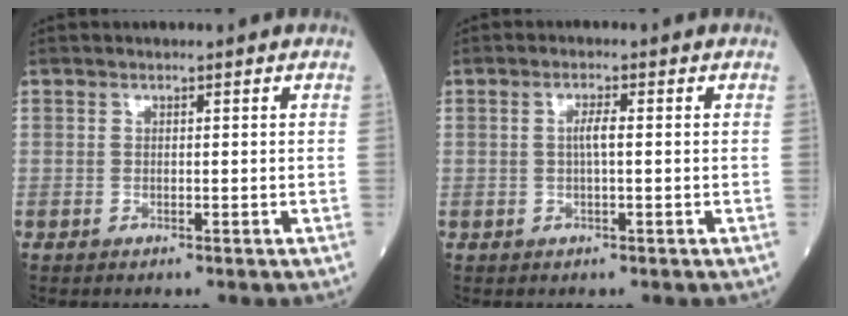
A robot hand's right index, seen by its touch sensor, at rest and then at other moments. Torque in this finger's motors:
{"motor_torque": [0.36, 0.09, 0.25, 0.06]}